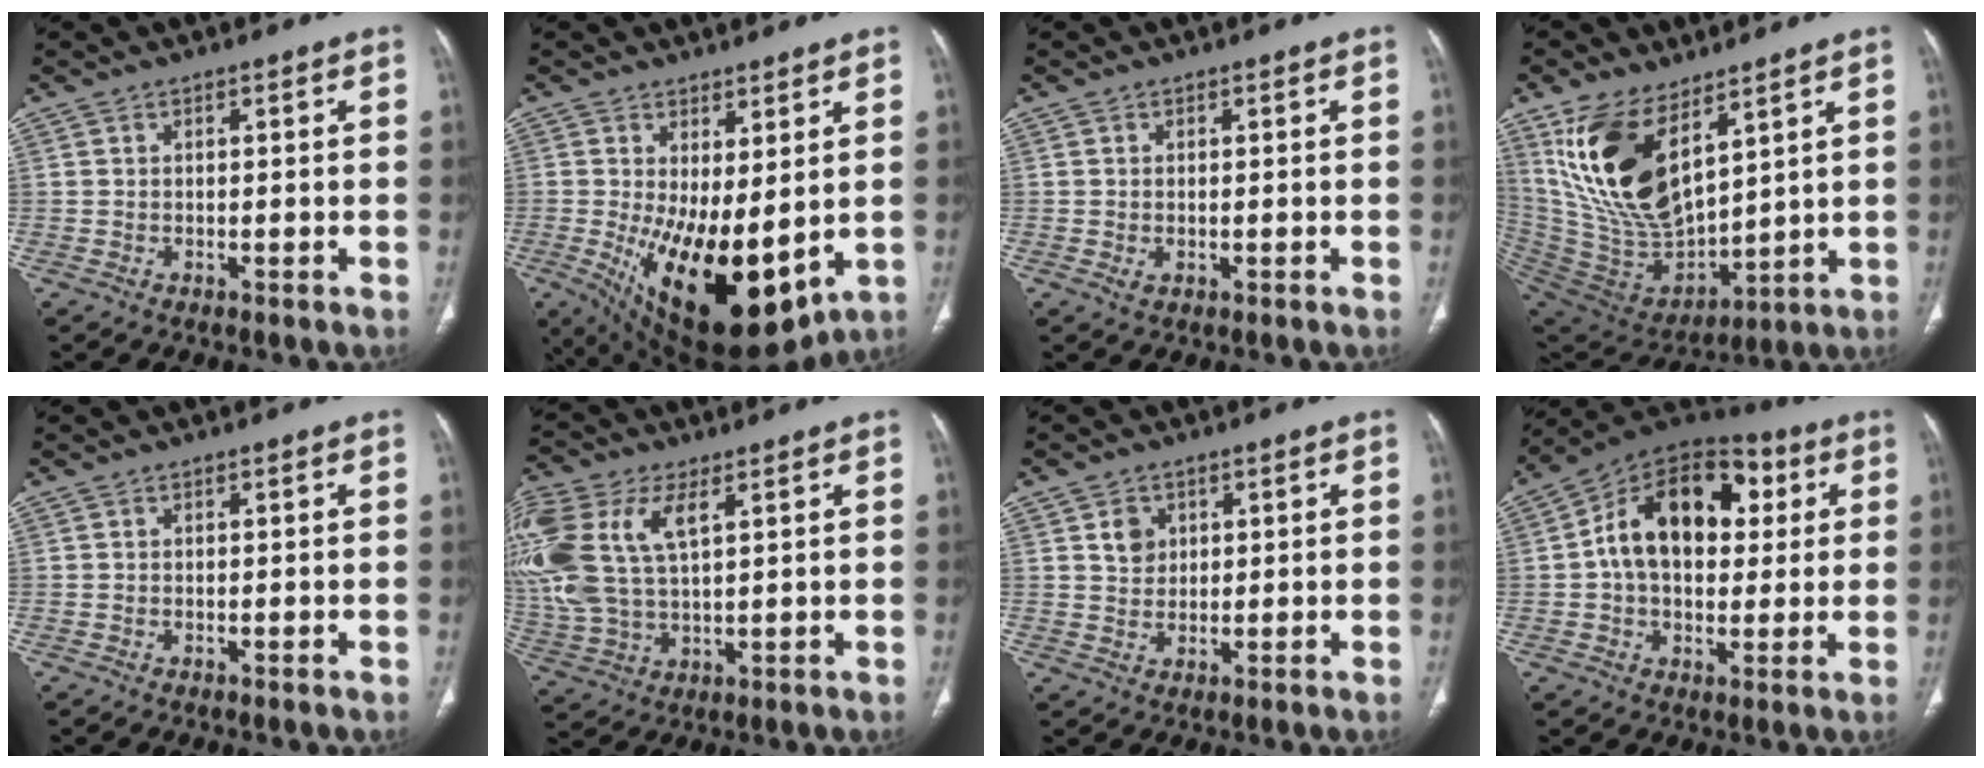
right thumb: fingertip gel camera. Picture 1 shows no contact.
{"total": 18.0, "force": [-1.6, 7.9, 16.0], "torque": [-0.264, -0.034, 0.007]}
{"total": 1.4, "force": [-0.3, 0.9, 1.1], "torque": [-0.026, 0.000, 0.000]}
{"total": 20.2, "force": [10.0, 9.8, 14.6], "torque": [-0.258, -0.054, 0.215]}
{"total": 0.0}
{"total": 20.7, "force": [6.8, 11.4, 15.9], "torque": [-0.401, 0.008, 0.133]}
{"total": 3.6, "force": [1.4, 3.0, 1.5], "torque": [-0.008, -0.007, 0.025]}
{"total": 19.4, "force": [3.5, 12.8, 14.2], "torque": [-0.195, 0.024, 0.047]}